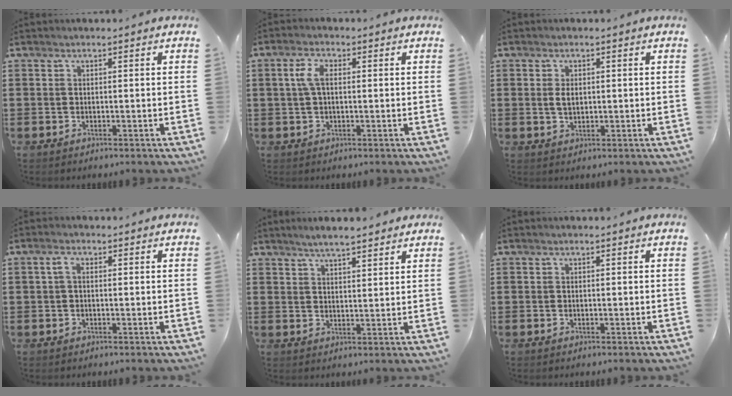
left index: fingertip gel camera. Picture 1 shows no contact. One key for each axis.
{"total": 4.2, "fx": 0.7, "fy": 1.8, "fz": 3.7, "tx": -0.094, "ty": 0.005, "tz": 0.005}
{"total": 2.1, "fx": 0.3, "fy": 1.2, "fz": 1.7, "tx": -0.038, "ty": 0.006, "tz": 0.004}
{"total": 2.0, "fx": 0.1, "fy": 1.0, "fz": 1.8, "tx": -0.045, "ty": 0.004, "tz": -0.002}
{"total": 3.5, "fx": 3.2, "fy": 0.3, "fz": 1.3, "tx": -0.034, "ty": -0.001, "tz": 0.058}
{"total": 0.0}